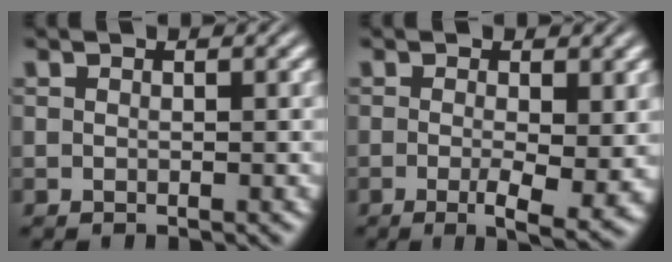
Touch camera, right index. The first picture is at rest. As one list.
[{"total": 4.8, "force": [-1.9, 1.1, 4.3], "torque": [-0.065, -0.026, -0.022]}]